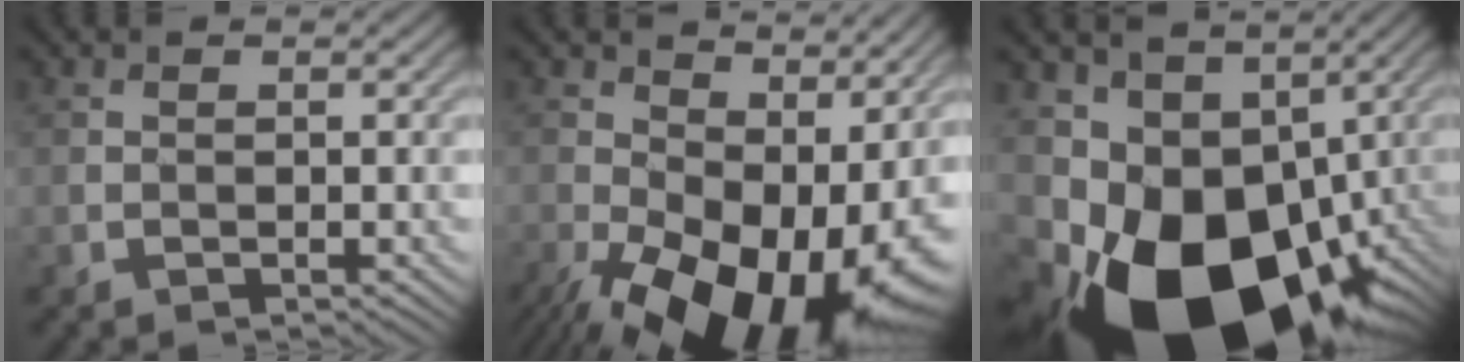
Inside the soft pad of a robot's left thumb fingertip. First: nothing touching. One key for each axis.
{"total": 16.9, "fx": -2.8, "fy": 10.1, "fz": 13.3, "tx": -0.231, "ty": -0.045, "tz": -0.013}
{"total": 17.2, "fx": -5.6, "fy": 11.0, "fz": 11.9, "tx": -0.228, "ty": -0.038, "tz": -0.072}